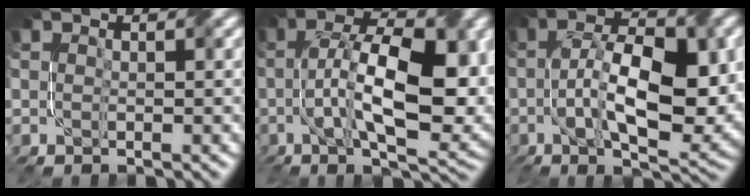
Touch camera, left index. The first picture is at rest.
{"total": 13.5, "force": [0.2, 5.4, 12.4], "torque": [-0.209, 0.004, 0.013]}
{"total": 11.6, "force": [-0.7, 4.7, 10.6], "torque": [-0.178, -0.001, -0.002]}